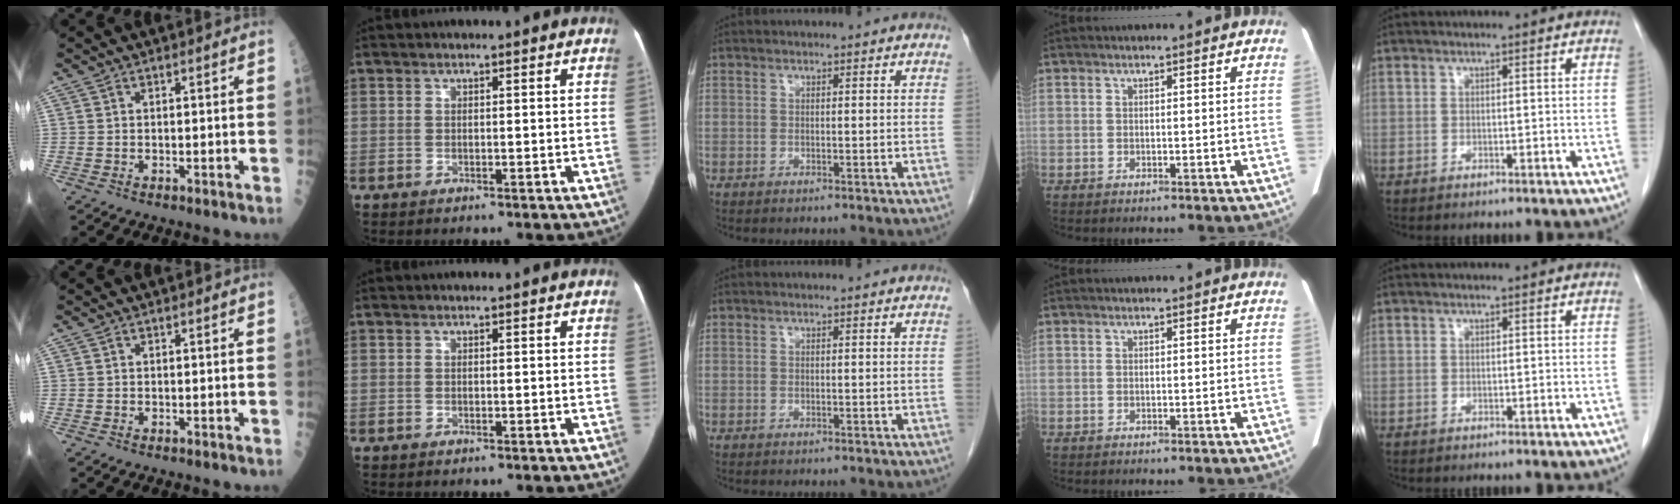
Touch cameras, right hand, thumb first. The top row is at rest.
{}